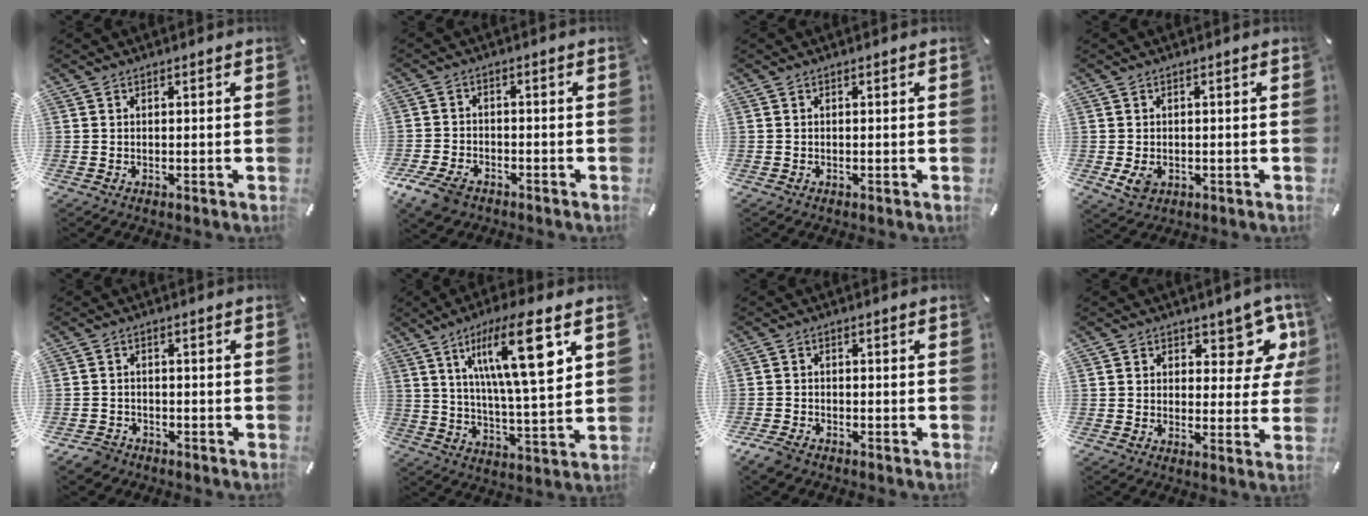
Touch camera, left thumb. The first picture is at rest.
{"total": 6.2, "force": [-4.2, 3.7, 2.7], "torque": [-0.071, 0.013, -0.084]}
{"total": 0.0}
{"total": 3.5, "force": [-0.8, 2.7, 2.0], "torque": [-0.040, -0.003, -0.017]}
{"total": 3.5, "force": [-2.6, 2.2, 0.8], "torque": [-0.025, 0.012, -0.055]}
{"total": 18.0, "force": [8.3, 4.0, 15.4], "torque": [-0.260, -0.021, 0.124]}
{"total": 3.1, "force": [-2.4, 1.5, 1.2], "torque": [-0.039, 0.005, -0.052]}
{"total": 9.7, "force": [5.2, 6.0, 5.5], "torque": [-0.061, -0.030, 0.090]}